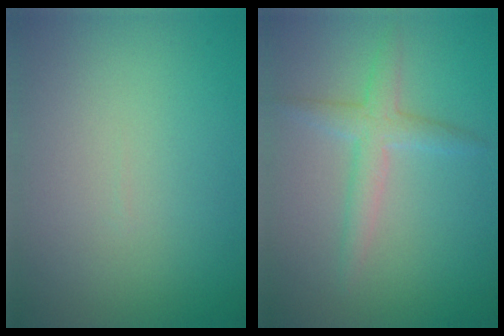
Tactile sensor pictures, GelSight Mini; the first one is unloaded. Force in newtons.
{"total": 2.7, "press": 2.7, "slide": 0.0}